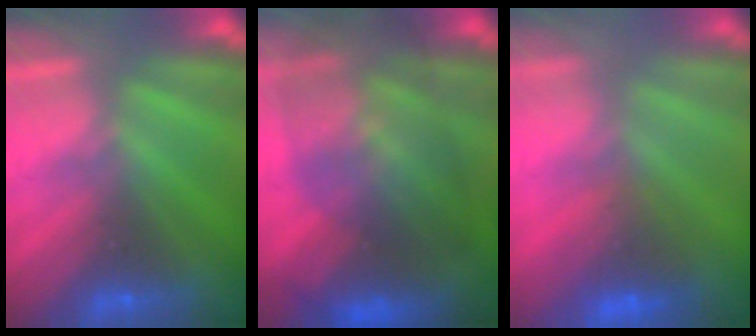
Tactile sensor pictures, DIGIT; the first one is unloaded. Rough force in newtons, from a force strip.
{"total": 8.7}
{"total": 5.6}